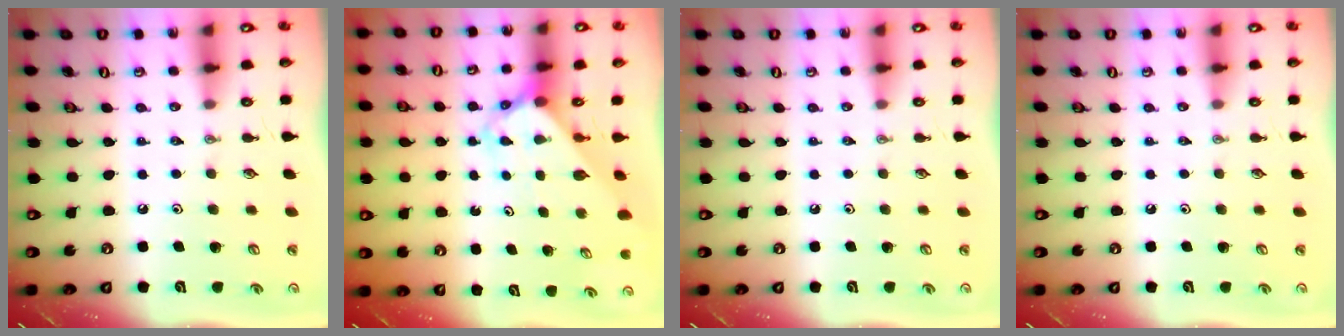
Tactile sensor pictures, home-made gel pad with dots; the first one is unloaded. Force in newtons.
{"total": 2.8, "press": 2.8, "slide": 0.1}
{"total": 0.0}
{"total": 0.0}